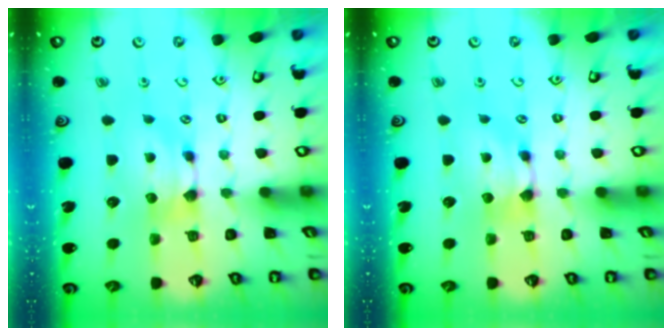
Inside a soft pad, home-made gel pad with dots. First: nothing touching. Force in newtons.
{"total": 0.6, "press": 0.0, "slide": 0.6}